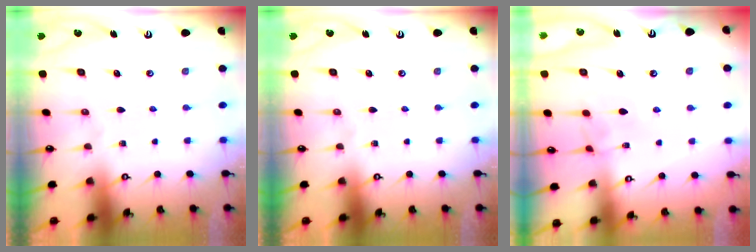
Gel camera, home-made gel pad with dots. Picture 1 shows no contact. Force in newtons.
{"total": 0.0}
{"total": 1.2, "press": 1.2, "slide": 0.4}